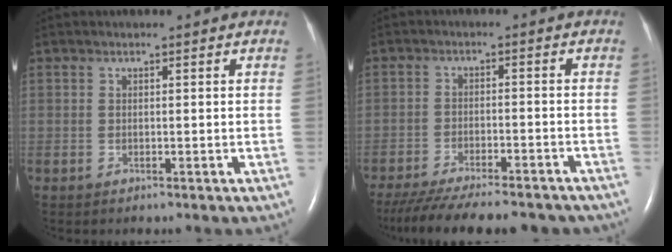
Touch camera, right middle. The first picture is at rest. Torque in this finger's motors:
{"motor_torque": [1.08, -1.06, 0.17, 0.08]}